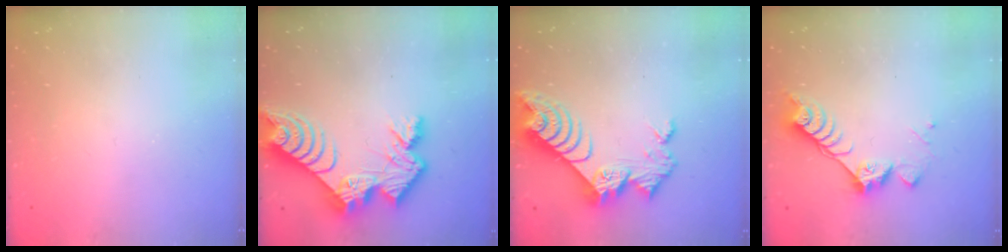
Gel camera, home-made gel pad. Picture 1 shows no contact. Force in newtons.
{"total": 13.7, "press": 13.7, "slide": 1.1}
{"total": 10.0, "press": 10.0, "slide": 0.9}
{"total": 8.3, "press": 8.2, "slide": 0.7}